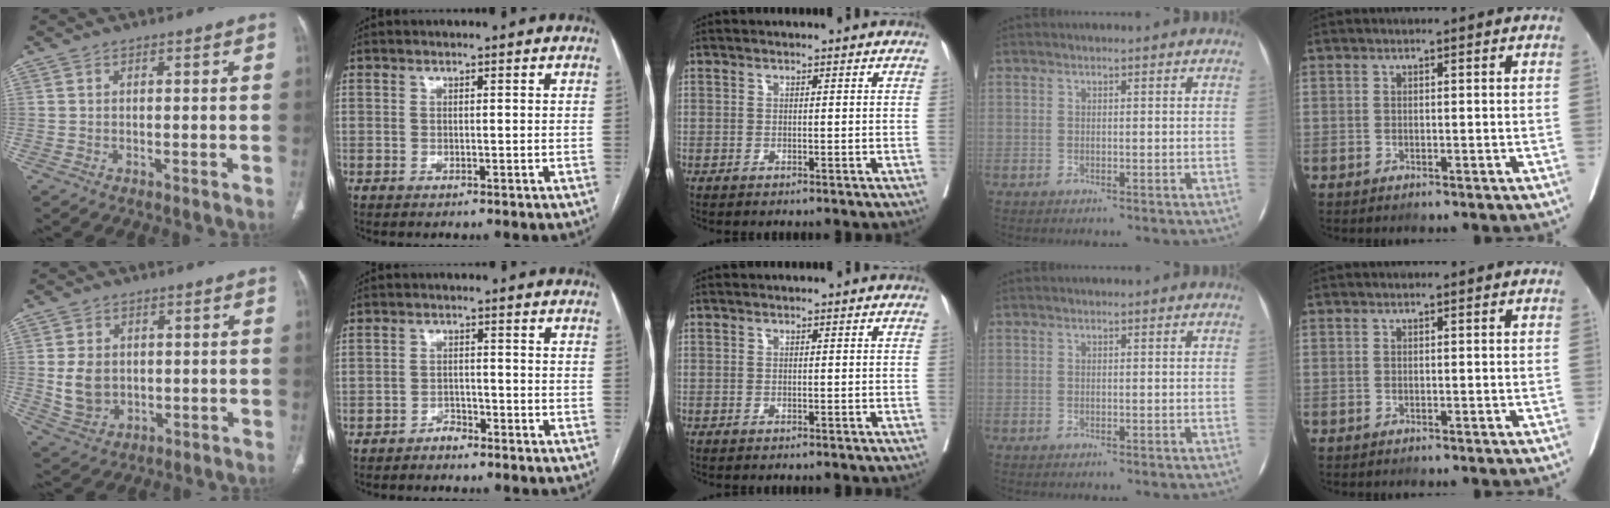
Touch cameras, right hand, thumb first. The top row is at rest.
{"thumb": {"total": 6.9, "force": [0.3, 5.5, 4.1], "torque": [-0.061, -0.004, 0.019]}, "index": {"total": 2.2, "force": [-1.9, 0.9, 0.7], "torque": [-0.009, 0.004, -0.031]}}